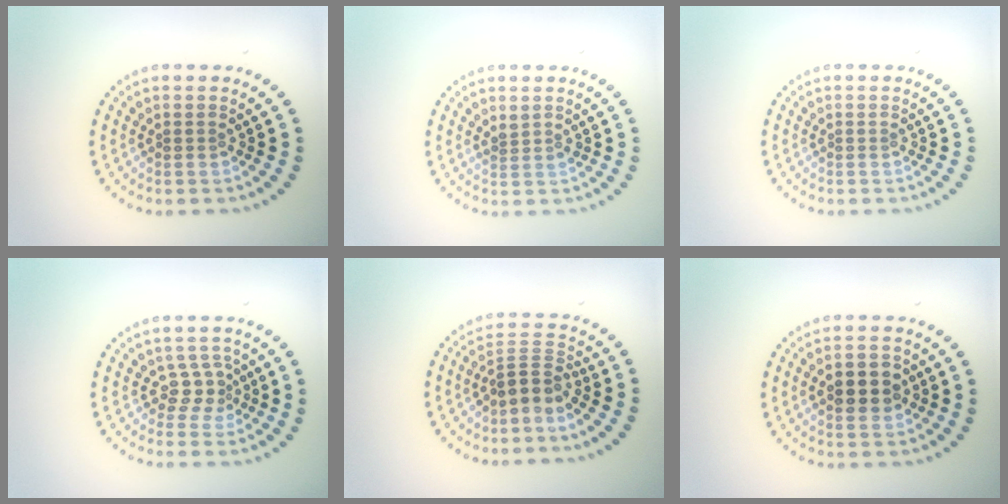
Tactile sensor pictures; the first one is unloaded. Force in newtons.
{"total": 1.1, "press": 0.9, "slide": 0.7}
{"total": 0.0}
{"total": 2.2, "press": 1.5, "slide": 1.5}
{"total": 2.9, "press": 2.1, "slide": 1.9}
{"total": 3.8, "press": 3.8, "slide": 0.2}